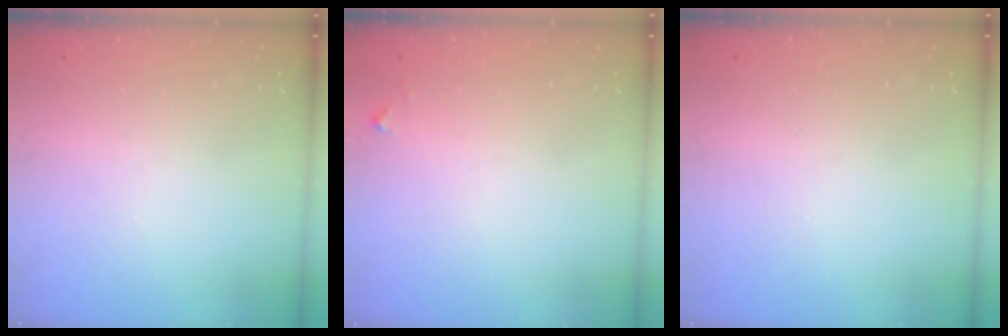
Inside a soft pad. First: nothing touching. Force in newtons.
{"total": 2.8, "press": 2.8, "slide": 0.2}
{"total": 0.0}